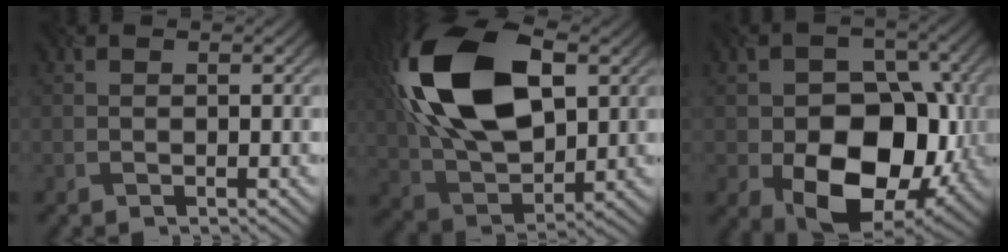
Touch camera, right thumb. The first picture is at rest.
{"total": 19.0, "force": [5.2, 11.1, 14.5], "torque": [-0.325, 0.022, 0.090]}
{"total": 13.8, "force": [-4.1, 9.4, 9.2], "torque": [-0.137, -0.028, -0.063]}